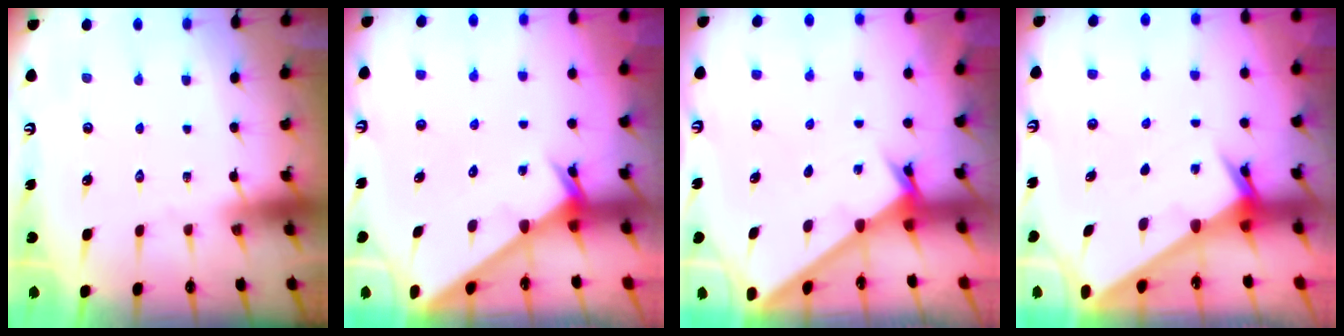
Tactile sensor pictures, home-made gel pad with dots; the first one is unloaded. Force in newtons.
{"total": 3.8, "press": 3.8, "slide": 0.4}
{"total": 2.0, "press": 2.0, "slide": 0.1}
{"total": 2.7, "press": 2.7, "slide": 0.2}